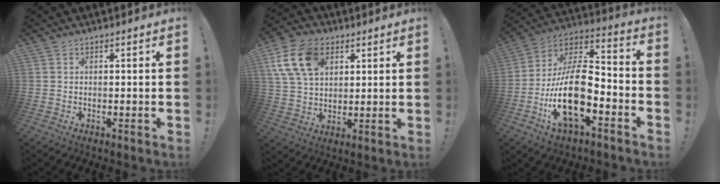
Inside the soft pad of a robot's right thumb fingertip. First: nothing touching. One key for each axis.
{"total": 15.0, "fx": 6.4, "fy": 10.0, "fz": 9.1, "tx": -0.159, "ty": -0.010, "tz": 0.127}
{"total": 20.5, "fx": -6.2, "fy": 9.7, "fz": 16.9, "tx": -0.331, "ty": 0.023, "tz": -0.102}